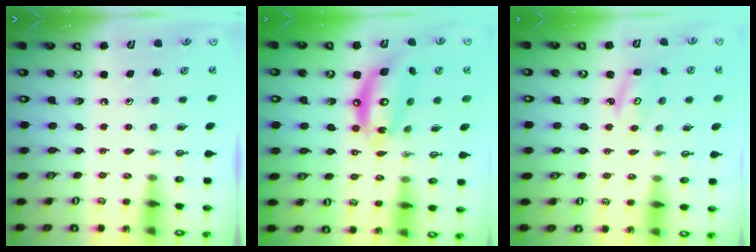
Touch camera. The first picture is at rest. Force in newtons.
{"total": 15.5, "press": 15.4, "slide": 2.0}
{"total": 2.8, "press": 2.8, "slide": 0.4}